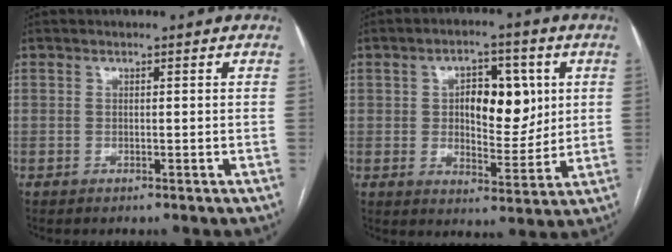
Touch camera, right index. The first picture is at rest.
{"total": 9.9, "force": [2.2, 5.0, 8.2], "torque": [-0.120, 0.014, 0.040]}